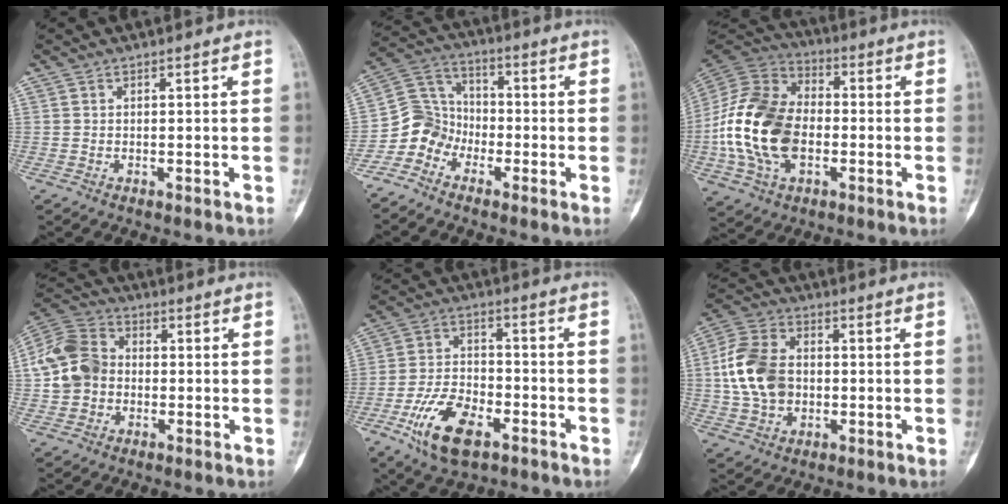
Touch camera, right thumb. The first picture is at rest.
{"total": 7.6, "force": [-4.4, 6.1, 0.8], "torque": [0.003, 0.054, -0.104]}
{"total": 19.8, "force": [-3.0, 13.6, 14.1], "torque": [-0.267, 0.020, -0.056]}
{"total": 11.2, "force": [-0.4, 9.6, 5.8], "torque": [-0.104, 0.030, -0.019]}
{"total": 12.7, "force": [-6.3, 6.4, 9.0], "torque": [-0.159, 0.022, -0.113]}
{"total": 12.8, "force": [0.1, 9.7, 8.4], "torque": [-0.152, 0.016, -0.001]}